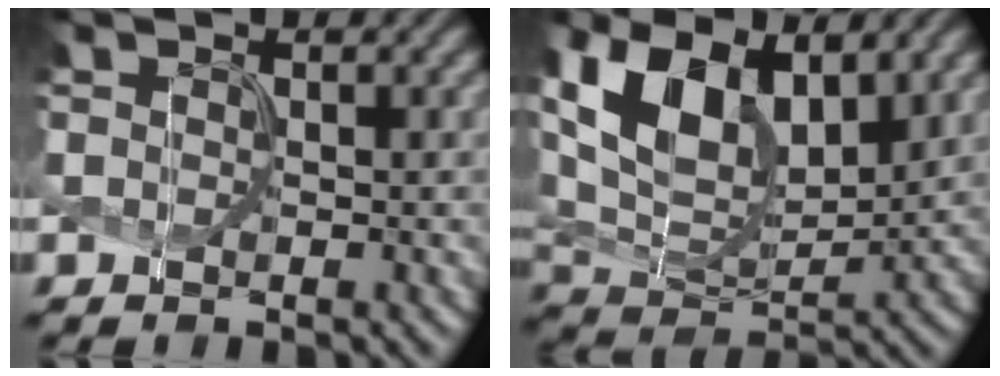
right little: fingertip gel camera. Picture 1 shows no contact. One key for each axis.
{"total": 11.3, "fx": 4.8, "fy": 6.2, "fz": 8.1, "tx": -0.177, "ty": 0.002, "tz": 0.088}